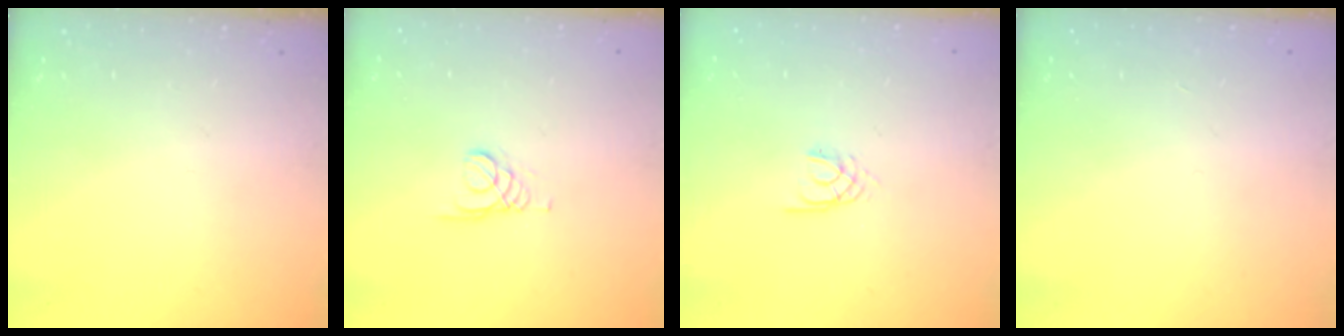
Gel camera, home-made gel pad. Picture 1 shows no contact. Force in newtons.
{"total": 1.6, "press": 1.5, "slide": 0.2}
{"total": 1.7, "press": 1.7, "slide": 0.3}
{"total": 0.8, "press": 0.8, "slide": 0.2}